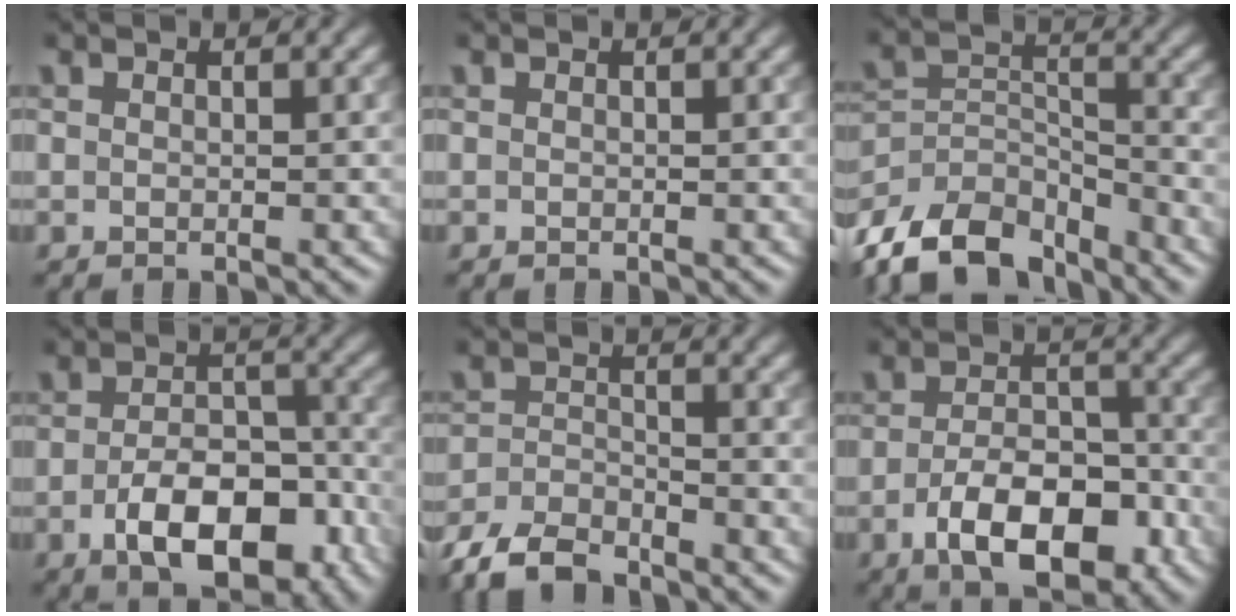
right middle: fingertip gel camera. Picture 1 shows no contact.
{"total": 0.0}
{"total": 11.0, "force": [-8.7, 5.1, 4.4], "torque": [-0.085, -0.006, -0.152]}
{"total": 8.5, "force": [-3.8, 4.4, 6.3], "torque": [-0.100, -0.004, -0.057]}
{"total": 5.3, "force": [-4.6, 1.7, 2.1], "torque": [-0.035, -0.006, -0.095]}
{"total": 8.0, "force": [-3.6, 3.9, 6.0], "torque": [-0.101, -0.003, -0.061]}